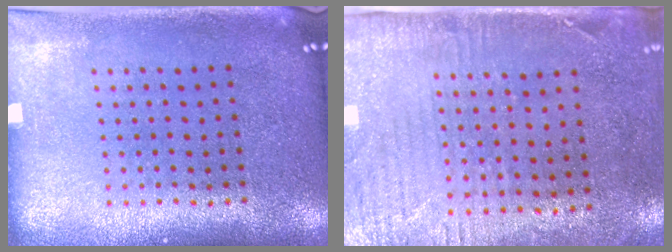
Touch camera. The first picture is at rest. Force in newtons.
{"total": 2.9, "press": 2.4, "slide": 1.7}